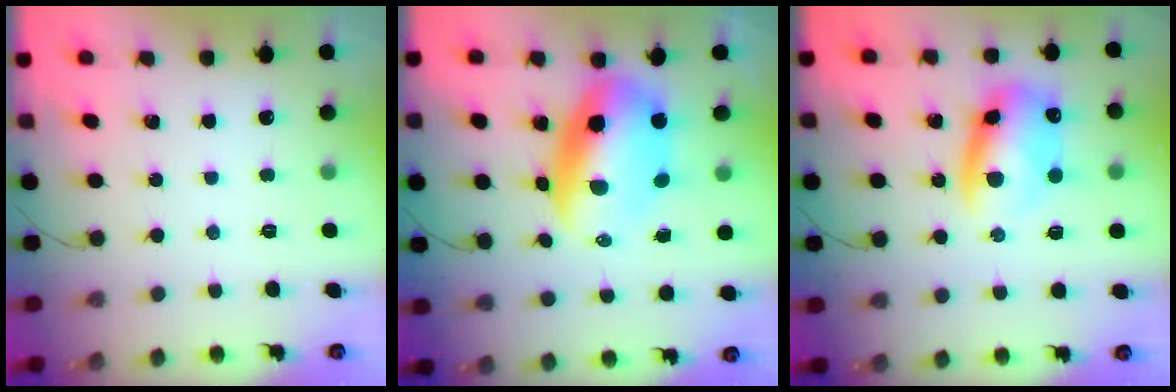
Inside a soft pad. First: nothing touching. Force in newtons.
{"total": 12.5, "press": 12.1, "slide": 3.1}
{"total": 11.1, "press": 10.9, "slide": 2.3}